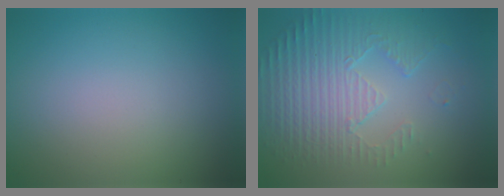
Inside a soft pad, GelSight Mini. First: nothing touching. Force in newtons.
{"total": 5.6, "press": 3.5, "slide": 4.3}